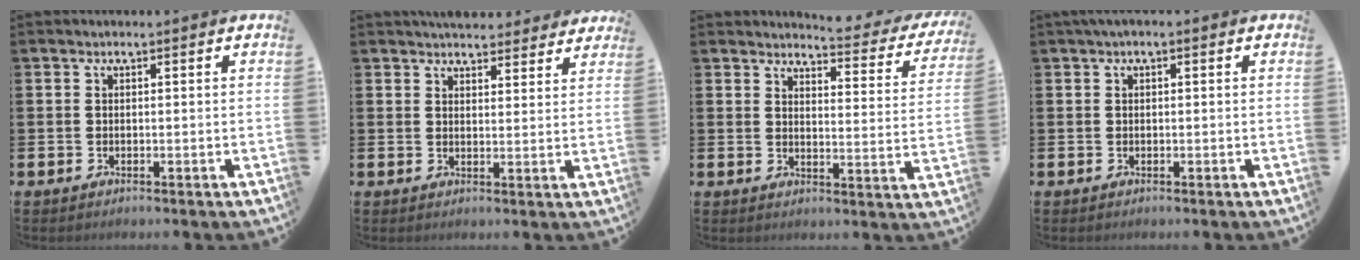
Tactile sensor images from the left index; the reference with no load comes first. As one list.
[{"total": 4.8, "force": [4.6, 1.2, 0.3], "torque": [-0.002, -0.026, 0.084]}, {"total": 3.7, "force": [3.6, 0.6, 0.7], "torque": [-0.014, -0.033, 0.055]}, {"total": 0.8, "force": [0.0, 0.4, 0.6], "torque": [-0.005, 0.004, -0.003]}]